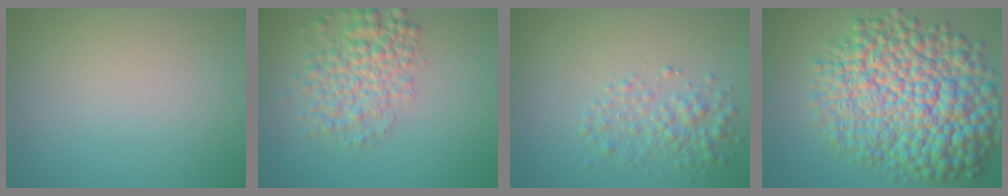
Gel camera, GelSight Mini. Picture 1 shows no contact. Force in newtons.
{"total": 5.0, "press": 5.0, "slide": 0.2}
{"total": 2.8, "press": 2.8, "slide": 0.1}
{"total": 15.8, "press": 15.8, "slide": 0.3}